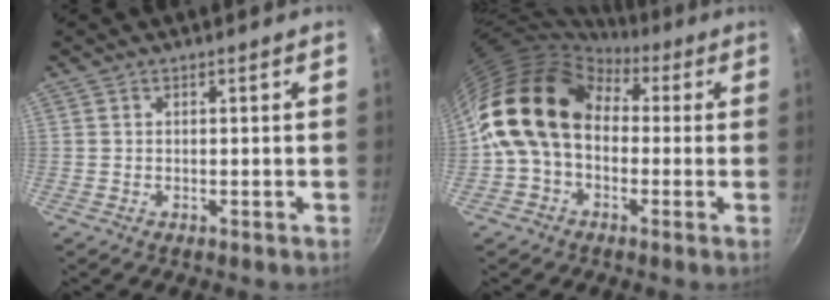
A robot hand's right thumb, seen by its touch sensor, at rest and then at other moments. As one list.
[{"total": 16.3, "force": [0.9, 12.2, 10.7], "torque": [-0.170, 0.040, -0.003]}]